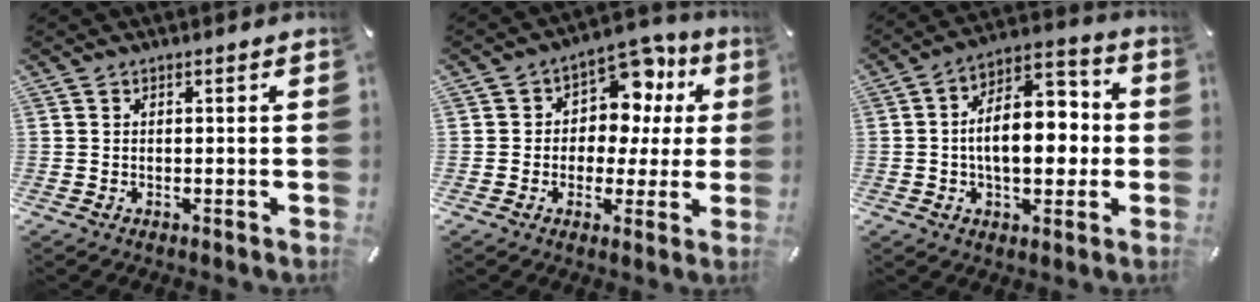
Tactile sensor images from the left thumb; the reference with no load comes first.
{"total": 10.8, "force": [4.3, 8.2, 5.5], "torque": [-0.085, -0.024, 0.078]}
{"total": 14.7, "force": [-0.7, 8.9, 11.7], "torque": [-0.161, 0.010, -0.012]}